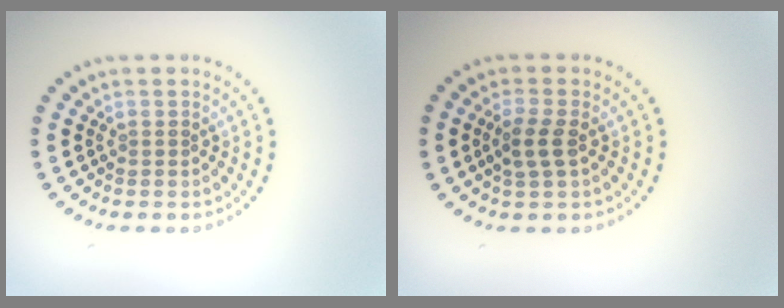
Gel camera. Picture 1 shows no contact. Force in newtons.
{"total": 2.2, "press": 2.1, "slide": 0.6}